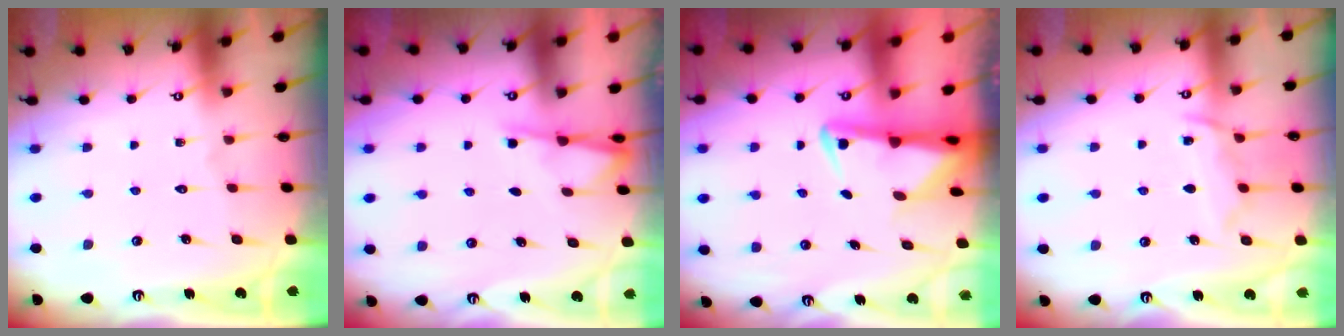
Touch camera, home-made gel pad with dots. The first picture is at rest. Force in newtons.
{"total": 2.9, "press": 2.9, "slide": 0.5}
{"total": 3.7, "press": 3.6, "slide": 0.7}
{"total": 9.0, "press": 8.9, "slide": 1.0}